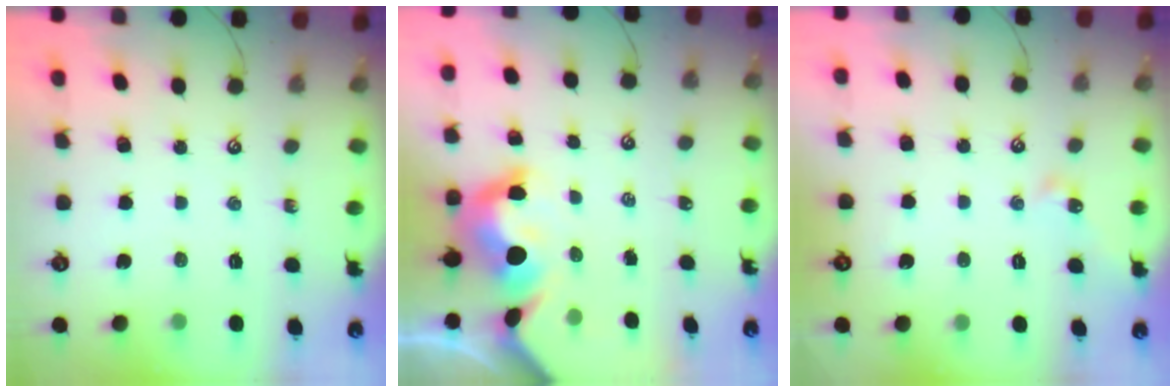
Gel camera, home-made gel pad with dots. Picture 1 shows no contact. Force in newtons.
{"total": 8.2, "press": 8.2, "slide": 0.8}
{"total": 1.5, "press": 1.4, "slide": 0.4}